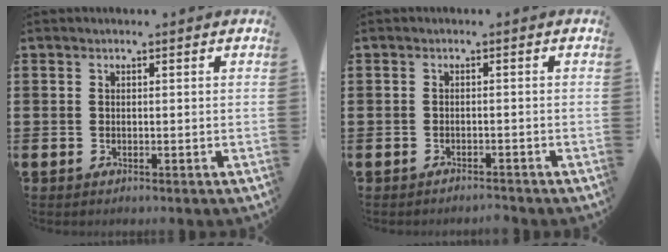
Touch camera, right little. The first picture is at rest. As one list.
[{"total": 1.1, "force": [-1.1, 0.0, 0.1], "torque": [-0.004, 0.001, -0.023]}]